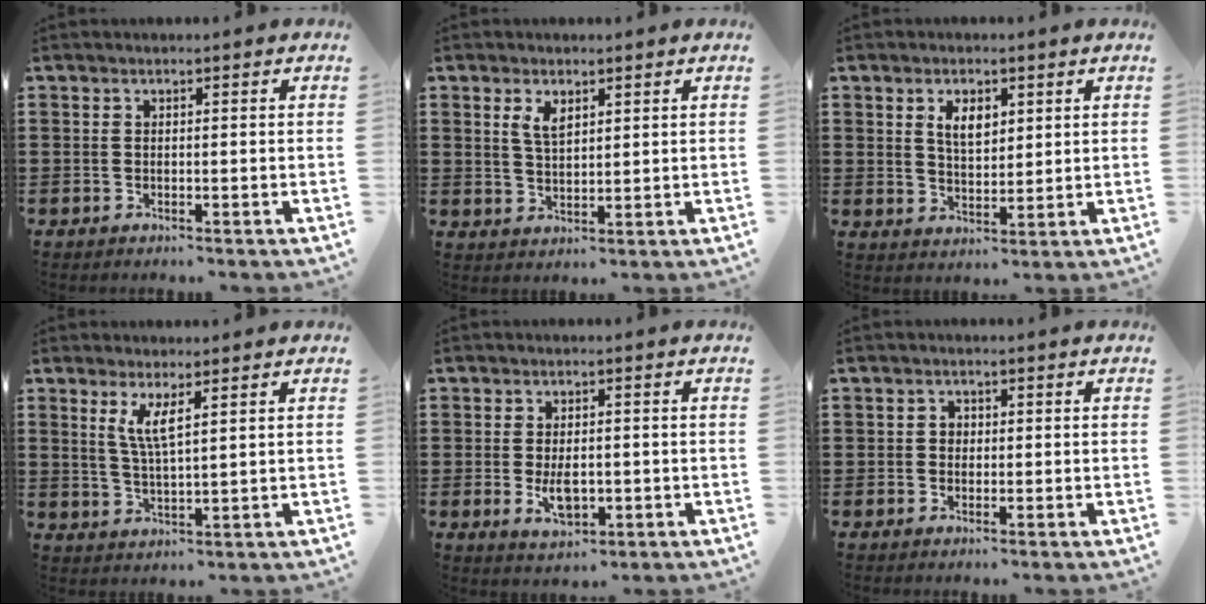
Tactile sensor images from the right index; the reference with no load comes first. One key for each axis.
{"total": 3.2, "fx": 1.8, "fy": 1.5, "fz": 2.2, "tx": -0.048, "ty": 0.004, "tz": 0.033}
{"total": 4.3, "fx": 2.0, "fy": 2.3, "fz": 3.0, "tx": -0.060, "ty": 0.007, "tz": 0.033}
{"total": 4.2, "fx": 2.1, "fy": 0.6, "fz": 3.6, "tx": -0.078, "ty": 0.000, "tz": 0.035}
{"total": 4.3, "fx": -0.5, "fy": 2.3, "fz": 3.6, "tx": -0.070, "ty": -0.006, "tz": -0.013}
{"total": 1.2, "fx": 0.0, "fy": 1.1, "fz": 0.5, "tx": -0.011, "ty": 0.005, "tz": -0.002}